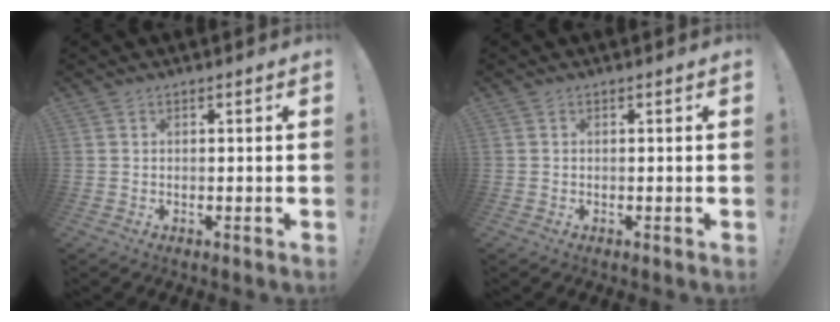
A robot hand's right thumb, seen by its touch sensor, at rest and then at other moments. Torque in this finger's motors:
{"motor_torque": [-0.14, -0.03, -0.05, 0.14, 0.06]}